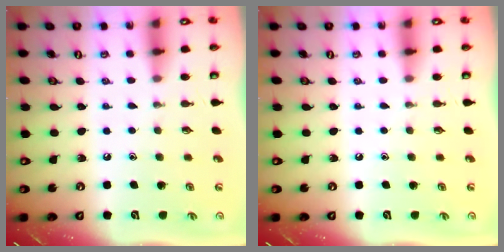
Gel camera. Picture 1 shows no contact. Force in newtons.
{"total": 0.0}